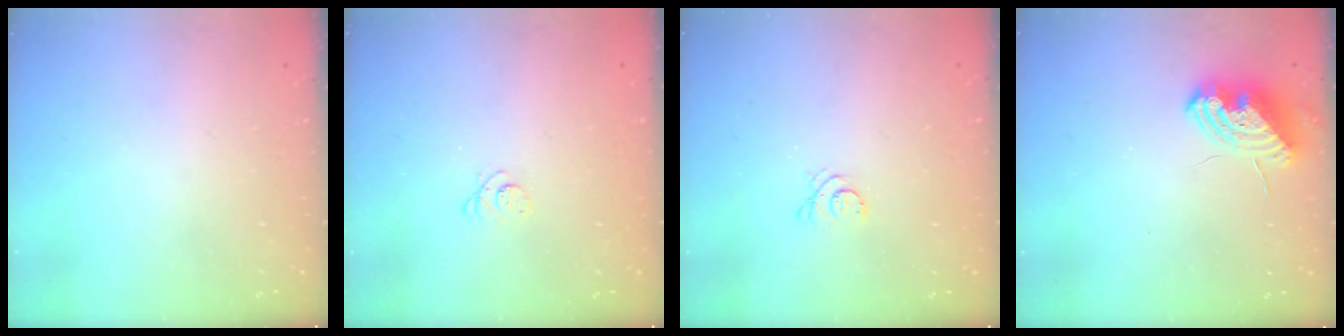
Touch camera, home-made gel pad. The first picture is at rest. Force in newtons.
{"total": 2.3, "press": 2.3, "slide": 0.3}
{"total": 4.0, "press": 3.9, "slide": 1.0}
{"total": 9.7, "press": 9.6, "slide": 0.6}